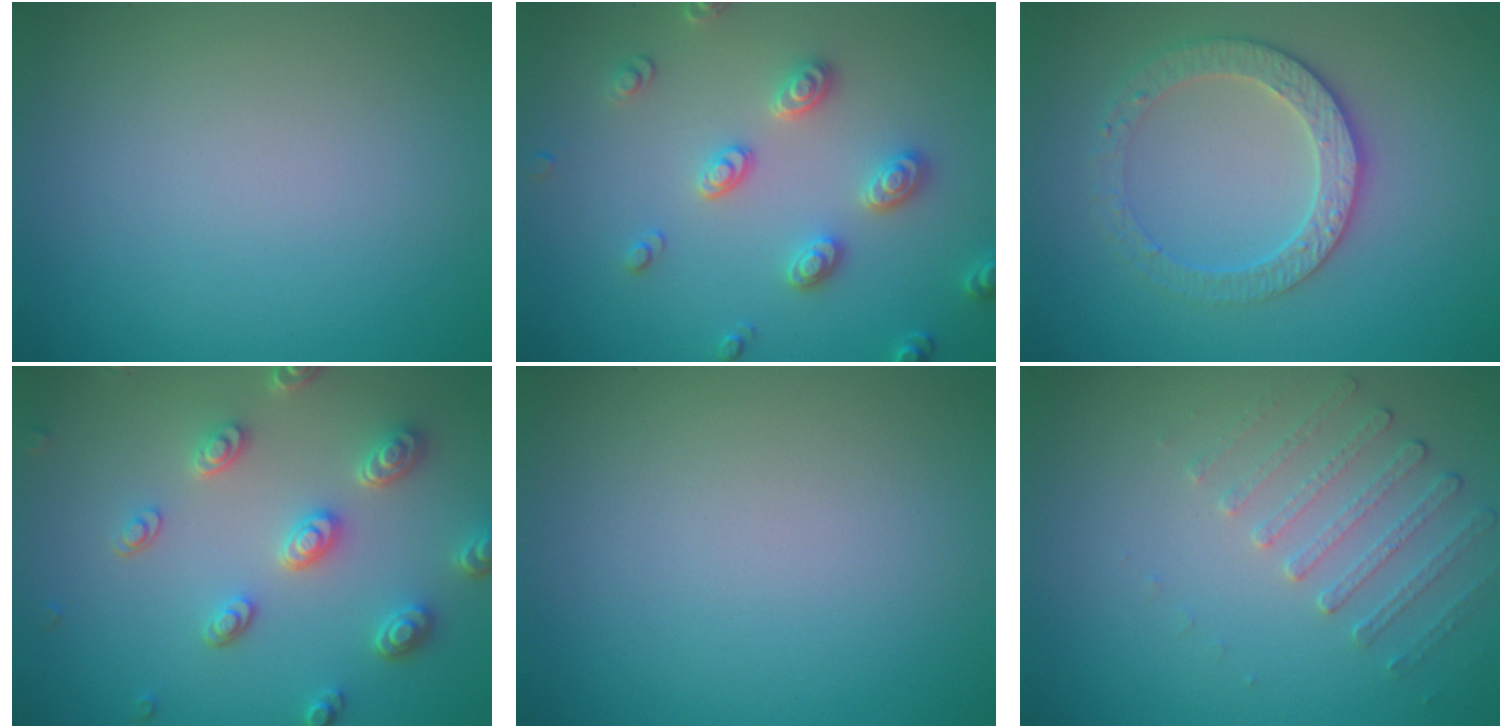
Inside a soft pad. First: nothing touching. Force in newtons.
{"total": 3.1, "press": 3.0, "slide": 0.5}
{"total": 3.3, "press": 3.1, "slide": 1.2}
{"total": 4.5, "press": 3.6, "slide": 2.7}
{"total": 0.0}
{"total": 1.9, "press": 1.5, "slide": 1.2}